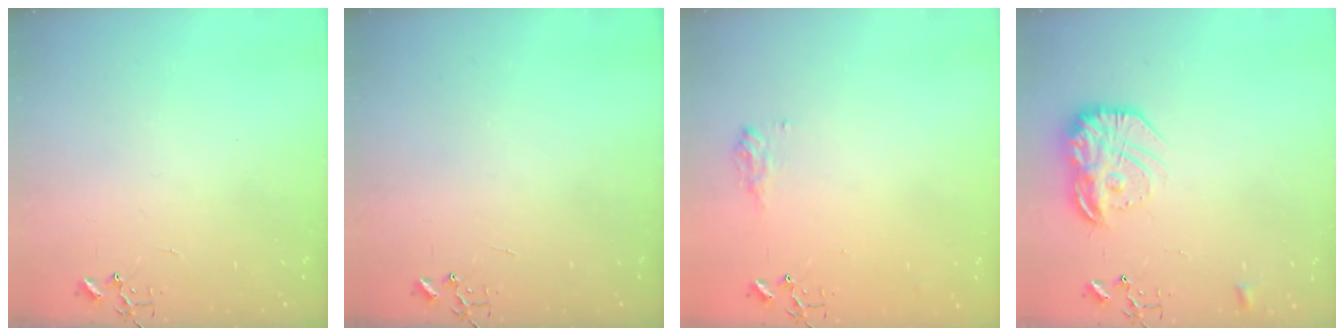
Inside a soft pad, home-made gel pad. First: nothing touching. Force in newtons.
{"total": 0.0}
{"total": 8.0, "press": 8.0, "slide": 0.4}
{"total": 18.3, "press": 18.2, "slide": 1.3}